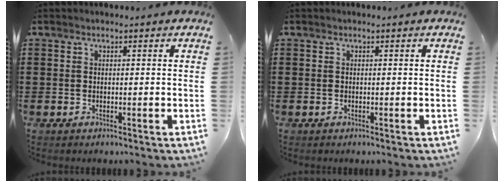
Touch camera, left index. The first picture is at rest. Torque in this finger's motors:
{"motor_torque": [0.00, 0.00, 0.00, 0.00]}